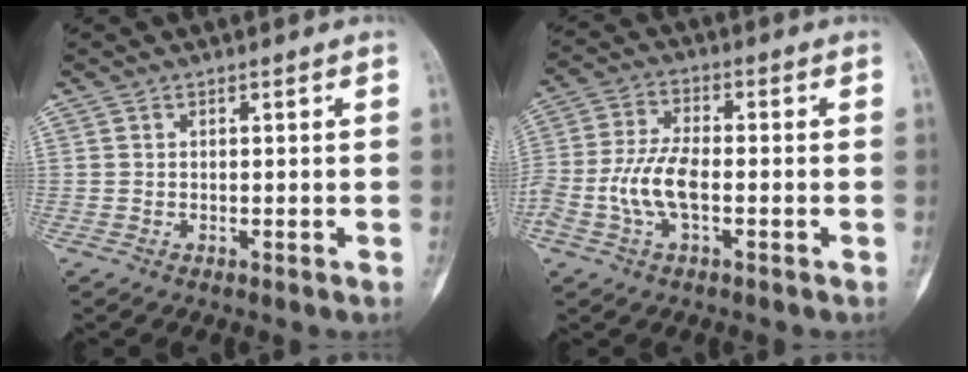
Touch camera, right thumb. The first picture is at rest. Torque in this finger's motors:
{"motor_torque": [0.27, 0.26, 0.21, -0.18, 0.08]}